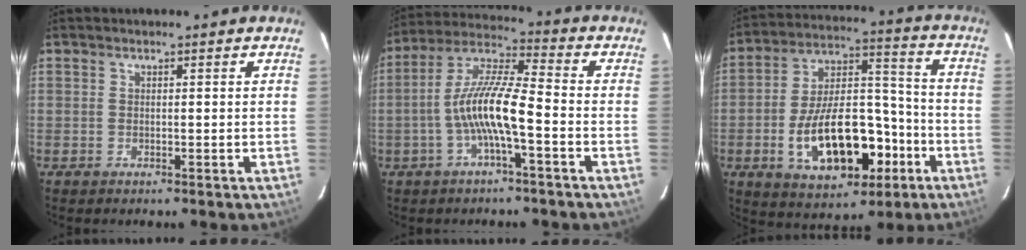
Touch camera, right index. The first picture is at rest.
{"total": 10.7, "force": [-3.2, 1.4, 10.1], "torque": [-0.210, 0.013, -0.063]}
{"total": 19.4, "force": [-7.0, 10.0, 15.0], "torque": [-0.279, 0.024, -0.092]}